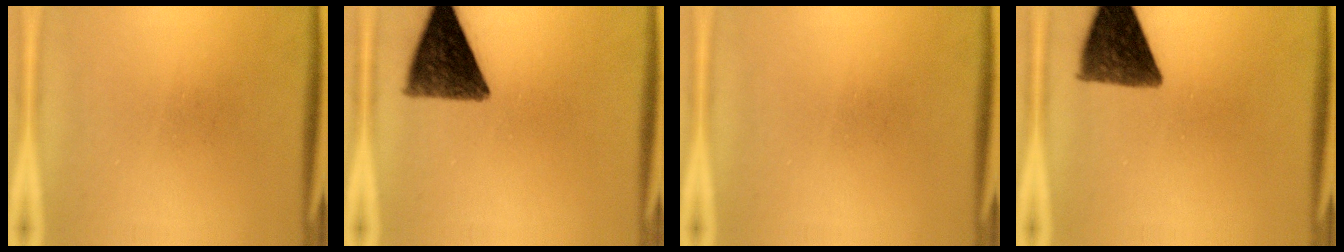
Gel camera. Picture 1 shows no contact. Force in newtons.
{"total": 11.2}
{"total": 0.0}
{"total": 11.0}